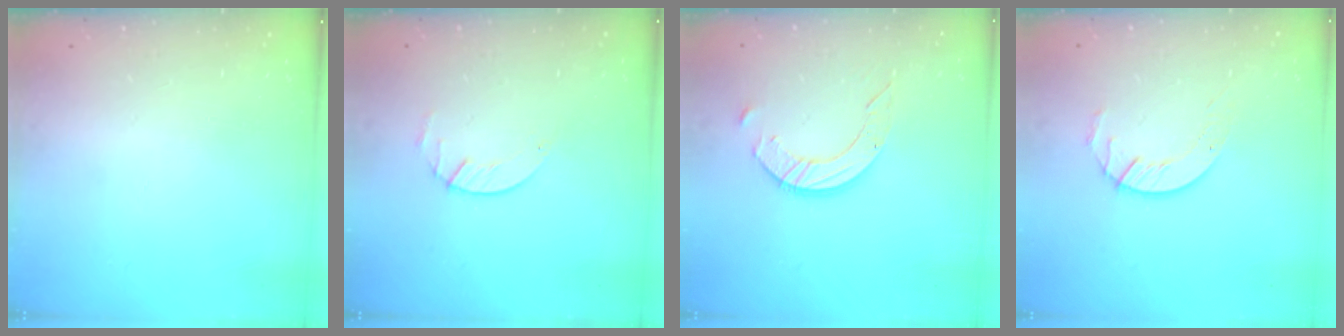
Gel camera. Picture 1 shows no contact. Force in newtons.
{"total": 1.8, "press": 1.8, "slide": 0.2}
{"total": 7.9, "press": 7.8, "slide": 0.7}
{"total": 5.7, "press": 5.7, "slide": 0.4}